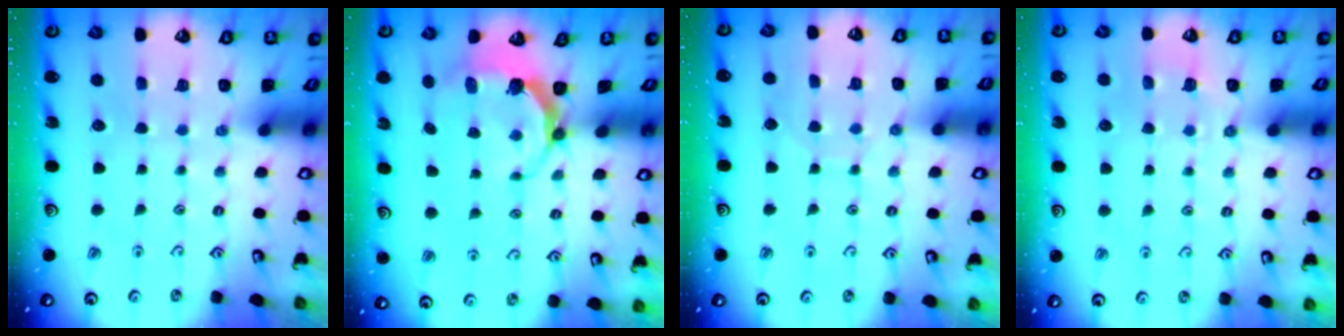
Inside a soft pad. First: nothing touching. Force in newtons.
{"total": 6.8, "press": 5.8, "slide": 3.6}
{"total": 4.0, "press": 4.0, "slide": 0.4}
{"total": 2.8, "press": 2.5, "slide": 1.3}